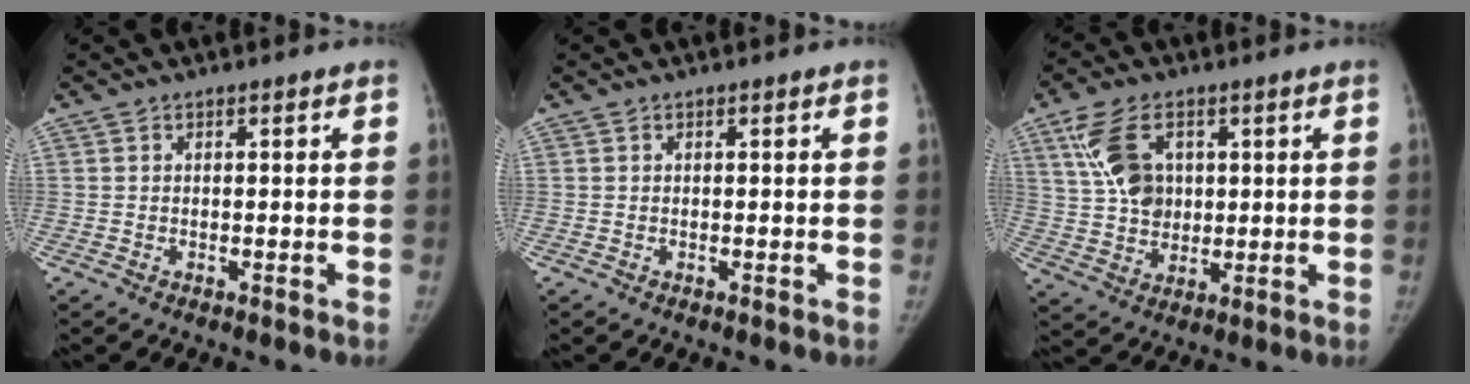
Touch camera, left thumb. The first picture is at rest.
{"total": 0.0}
{"total": 10.5, "force": [3.7, 7.2, 6.6], "torque": [-0.106, -0.008, 0.076]}